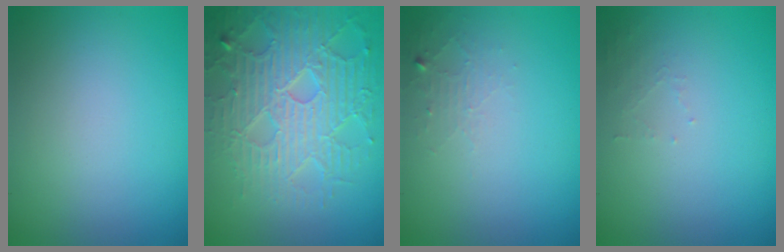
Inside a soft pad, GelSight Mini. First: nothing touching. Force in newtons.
{"total": 6.9, "press": 5.5, "slide": 4.0}
{"total": 1.3, "press": 1.3, "slide": 0.2}
{"total": 1.0, "press": 1.0, "slide": 0.2}